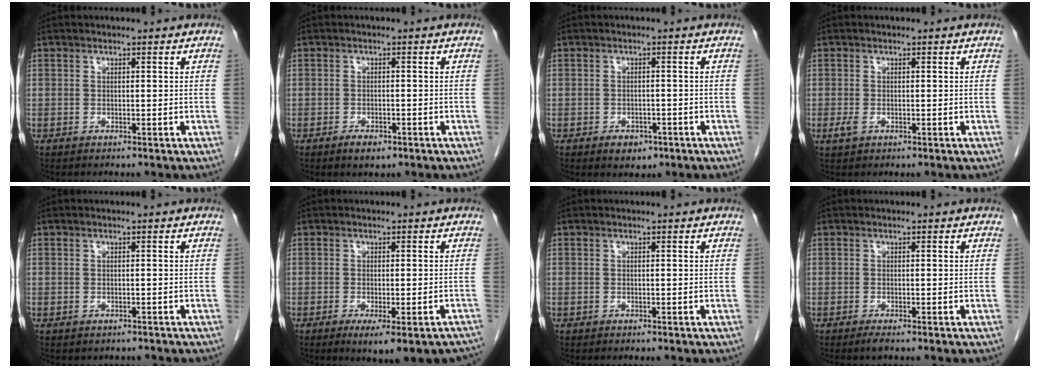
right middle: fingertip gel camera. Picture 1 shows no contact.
{"total": 2.3, "force": [-1.5, 1.0, 1.5], "torque": [-0.029, -0.001, -0.018]}
{"total": 3.0, "force": [-1.8, 1.9, 1.6], "torque": [-0.020, 0.002, -0.013]}
{"total": 1.4, "force": [-0.4, 0.8, 1.1], "torque": [-0.029, -0.003, -0.004]}
{"total": 0.8, "force": [-0.6, 0.5, 0.1], "torque": [-0.006, 0.000, -0.008]}
{"total": 9.5, "force": [-7.2, 2.2, 5.7], "torque": [-0.054, -0.010, -0.092]}
{"total": 0.0}
{"total": 0.9, "force": [-0.7, -0.1, 0.6], "torque": [-0.015, -0.004, -0.013]}